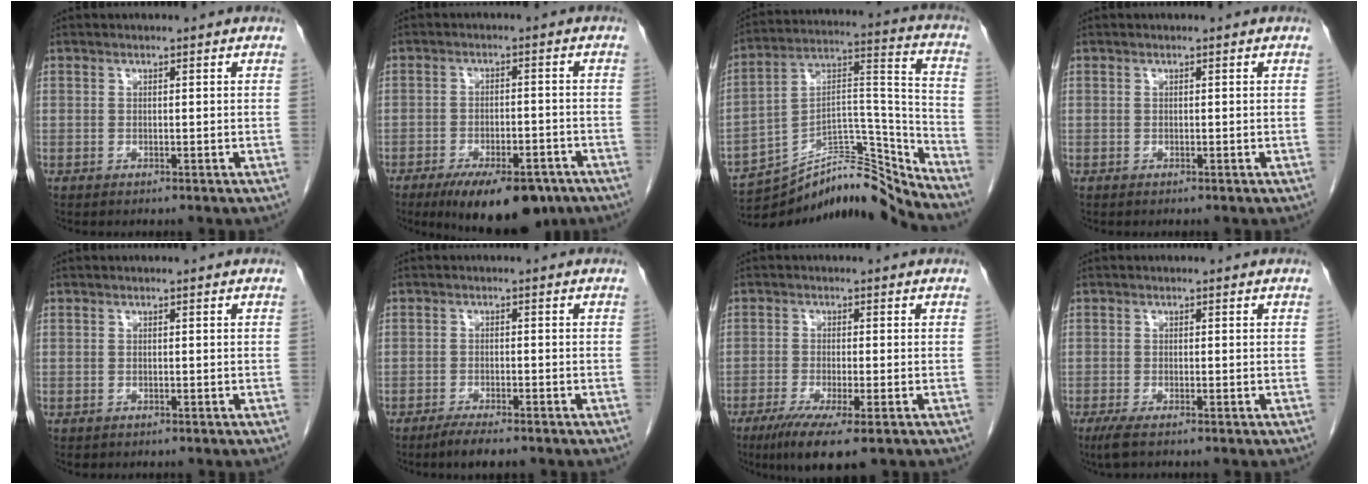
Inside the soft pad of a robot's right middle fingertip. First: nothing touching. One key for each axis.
{"total": 12.5, "fx": -9.0, "fy": 4.4, "fz": 7.6, "tx": -0.101, "ty": -0.006, "tz": -0.134}
{"total": 17.1, "fx": -16.5, "fy": 0.3, "fz": 4.5, "tx": -0.055, "ty": 0.061, "tz": -0.274}
{"total": 0.0}
{"total": 0.0}
{"total": 3.7, "fx": -2.9, "fy": 0.6, "fz": 2.2, "tx": -0.040, "ty": -0.007, "tz": -0.048}
{"total": 7.8, "fx": -4.8, "fy": 1.0, "fz": 6.1, "tx": -0.102, "ty": -0.023, "tz": -0.074}
{"total": 2.1, "fx": -1.5, "fy": 0.1, "fz": 1.4, "tx": -0.033, "ty": -0.008, "tz": -0.031}